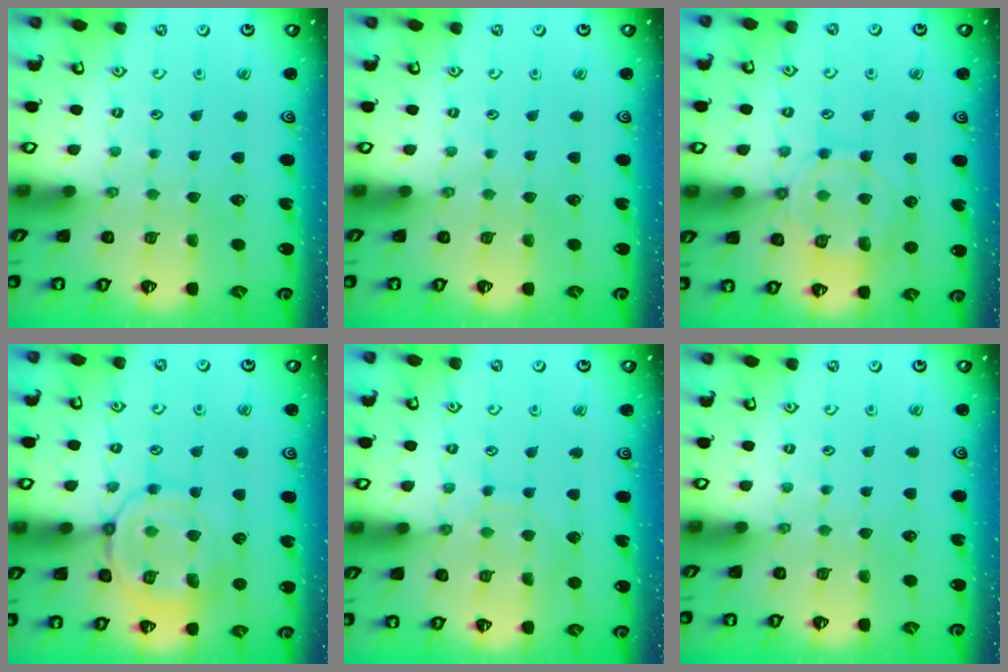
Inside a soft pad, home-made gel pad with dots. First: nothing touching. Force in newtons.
{"total": 0.0}
{"total": 12.1, "press": 12.0, "slide": 1.4}
{"total": 13.7, "press": 13.7, "slide": 1.2}
{"total": 7.9, "press": 7.9, "slide": 0.5}
{"total": 0.0}